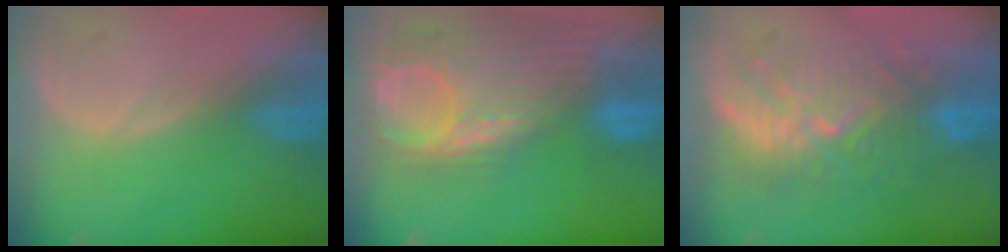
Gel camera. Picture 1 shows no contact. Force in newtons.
{"total": 11.7, "press": 10.3, "slide": 5.5}
{"total": 9.5, "press": 9.0, "slide": 3.0}